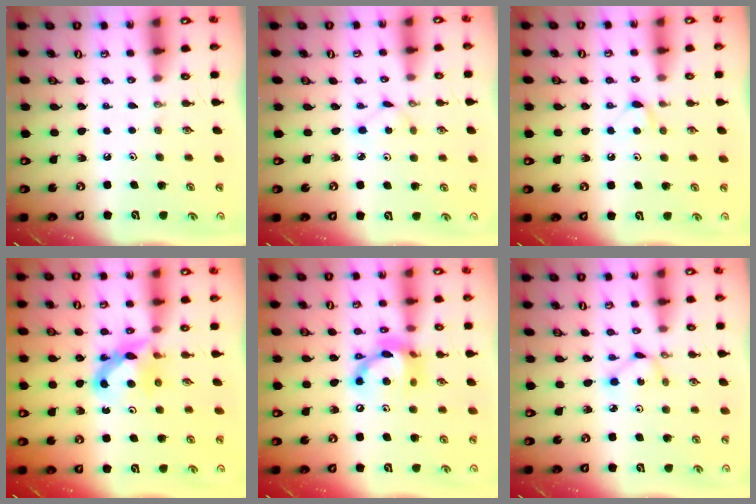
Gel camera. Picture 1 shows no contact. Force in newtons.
{"total": 1.6, "press": 1.6, "slide": 0.2}
{"total": 4.5, "press": 4.5, "slide": 0.6}
{"total": 7.0, "press": 7.0, "slide": 0.6}
{"total": 14.0, "press": 14.0, "slide": 1.2}
{"total": 2.3, "press": 2.3, "slide": 0.1}